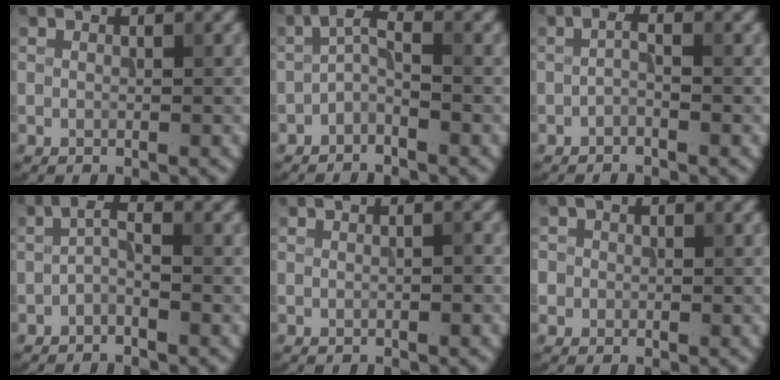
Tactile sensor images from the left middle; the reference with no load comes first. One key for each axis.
{"total": 1.9, "fx": -1.3, "fy": 0.6, "fz": 1.3, "tx": -0.026, "ty": 0.010, "tz": -0.031}
{"total": 1.1, "fx": -0.7, "fy": 0.2, "fz": 0.9, "tx": -0.017, "ty": 0.004, "tz": -0.018}
{"total": 1.6, "fx": -1.0, "fy": 0.3, "fz": 1.2, "tx": -0.024, "ty": 0.007, "tz": -0.026}
{"total": 0.5, "fx": -0.2, "fy": 0.1, "fz": 0.5, "tx": -0.008, "ty": 0.004, "tz": -0.002}
{"total": 1.5, "fx": 0.0, "fy": 1.5, "fz": 0.2, "tx": 0.009, "ty": 0.002, "tz": -0.001}